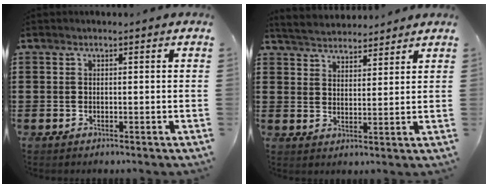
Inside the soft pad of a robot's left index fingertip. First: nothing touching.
{"total": 4.0, "force": [4.0, 0.6, 0.1], "torque": [-0.018, -0.015, 0.072]}